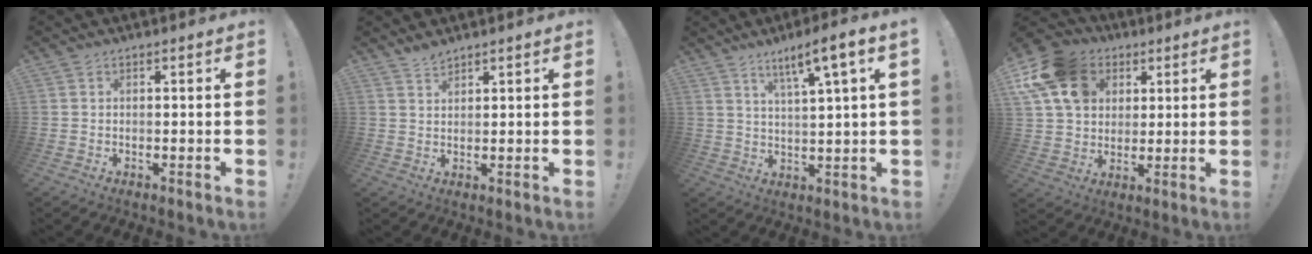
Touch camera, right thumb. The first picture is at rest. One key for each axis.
{"total": 2.7, "fx": 2.5, "fy": 0.6, "fz": 0.7, "tx": -0.001, "ty": -0.020, "tz": 0.044}
{"total": 7.4, "fx": 4.5, "fy": -0.2, "fz": 5.9, "tx": -0.090, "ty": -0.027, "tz": 0.067}
{"total": 14.0, "fx": 4.9, "fy": 11.0, "fz": 7.2, "tx": -0.141, "ty": -0.012, "tz": 0.098}